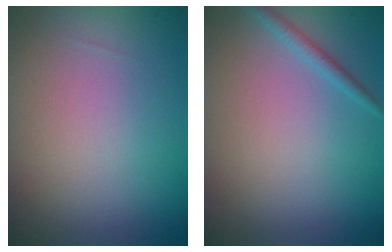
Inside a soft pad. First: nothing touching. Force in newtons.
{"total": 1.2, "press": 1.2, "slide": 0.0}